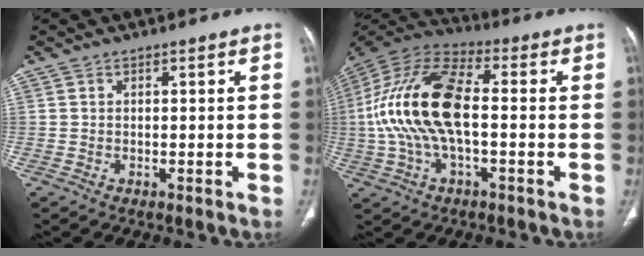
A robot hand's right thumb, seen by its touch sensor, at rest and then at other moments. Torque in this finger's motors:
{"motor_torque": [2.31, 2.70, 2.34, -0.44, 0.83]}